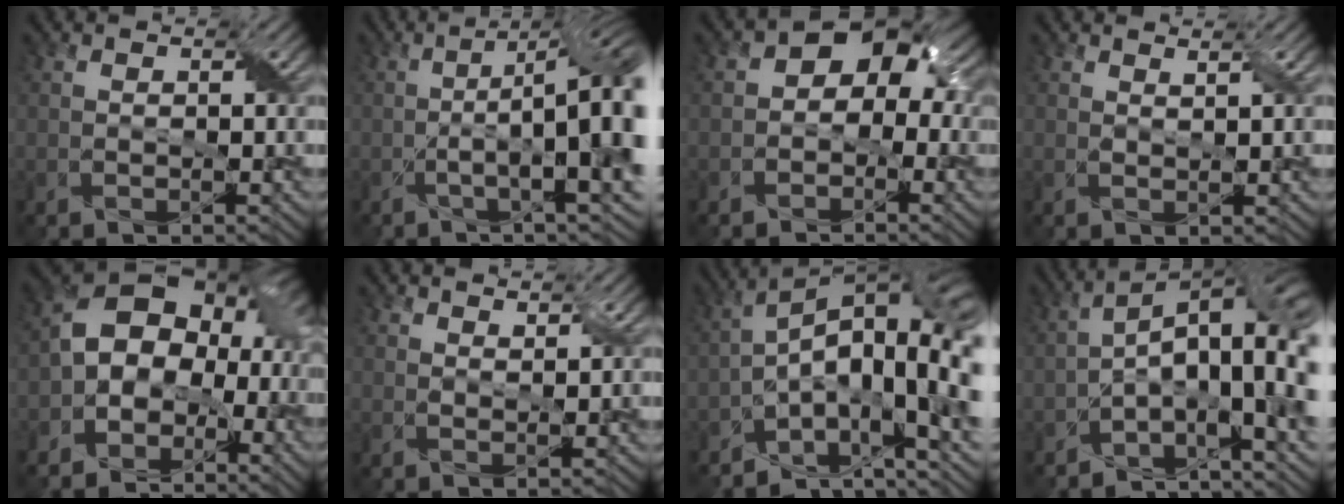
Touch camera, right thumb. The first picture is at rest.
{"total": 14.5, "force": [-1.2, 4.3, 13.8], "torque": [-0.194, -0.006, -0.013]}
{"total": 6.4, "force": [-0.3, 4.6, 4.5], "torque": [-0.058, 0.012, -0.019]}
{"total": 1.1, "force": [0.9, 0.0, 0.7], "torque": [-0.016, 0.002, 0.016]}
{"total": 13.3, "force": [-2.9, 10.0, 8.4], "torque": [-0.149, -0.013, -0.060]}
{"total": 1.2, "force": [0.9, 0.4, 0.7], "torque": [-0.018, -0.001, 0.020]}
{"total": 15.9, "force": [-3.9, 6.4, 14.0], "torque": [-0.196, 0.001, -0.076]}
{"total": 14.3, "force": [-3.1, 5.6, 12.8], "torque": [-0.181, 0.000, -0.054]}